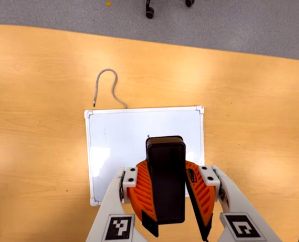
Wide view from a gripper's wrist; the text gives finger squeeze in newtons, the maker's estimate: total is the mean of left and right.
{"total": 11.4, "left": 11.6, "right": 11.2}